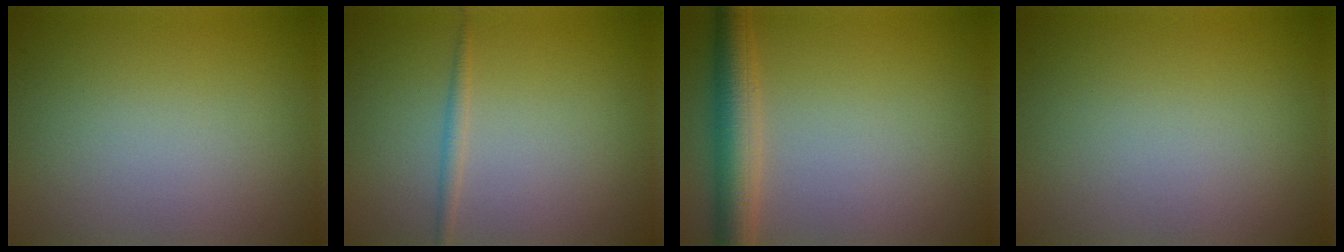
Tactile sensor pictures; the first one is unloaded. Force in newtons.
{"total": 1.0, "press": 1.0, "slide": 0.0}
{"total": 4.3, "press": 4.3, "slide": 0.1}
{"total": 0.0}